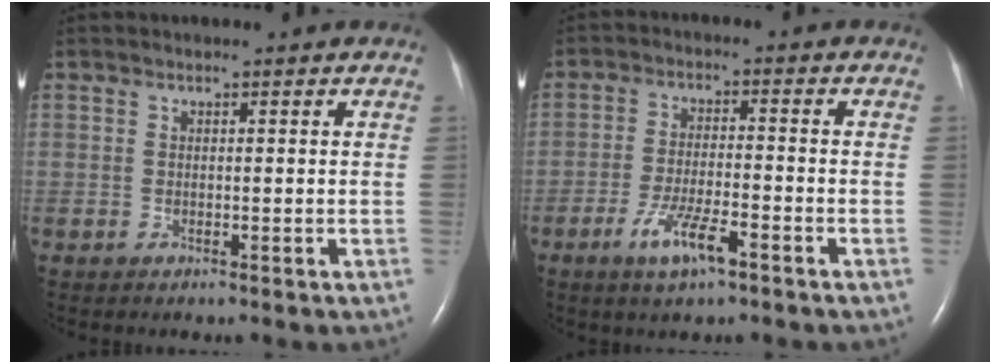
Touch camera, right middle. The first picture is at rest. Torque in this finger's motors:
{"motor_torque": [0.92, -0.73, 0.15, 0.06]}